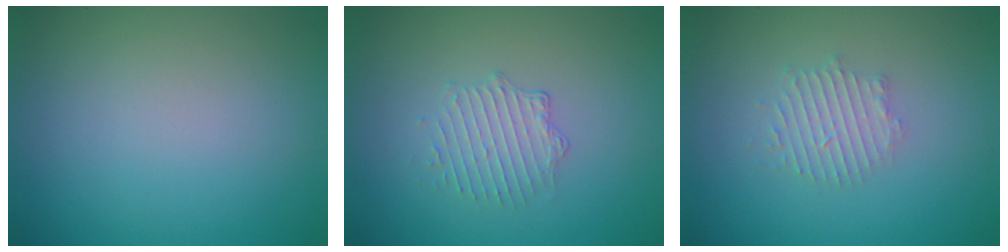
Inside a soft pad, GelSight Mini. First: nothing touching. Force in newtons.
{"total": 1.7, "press": 1.1, "slide": 1.3}
{"total": 2.1, "press": 2.1, "slide": 0.4}